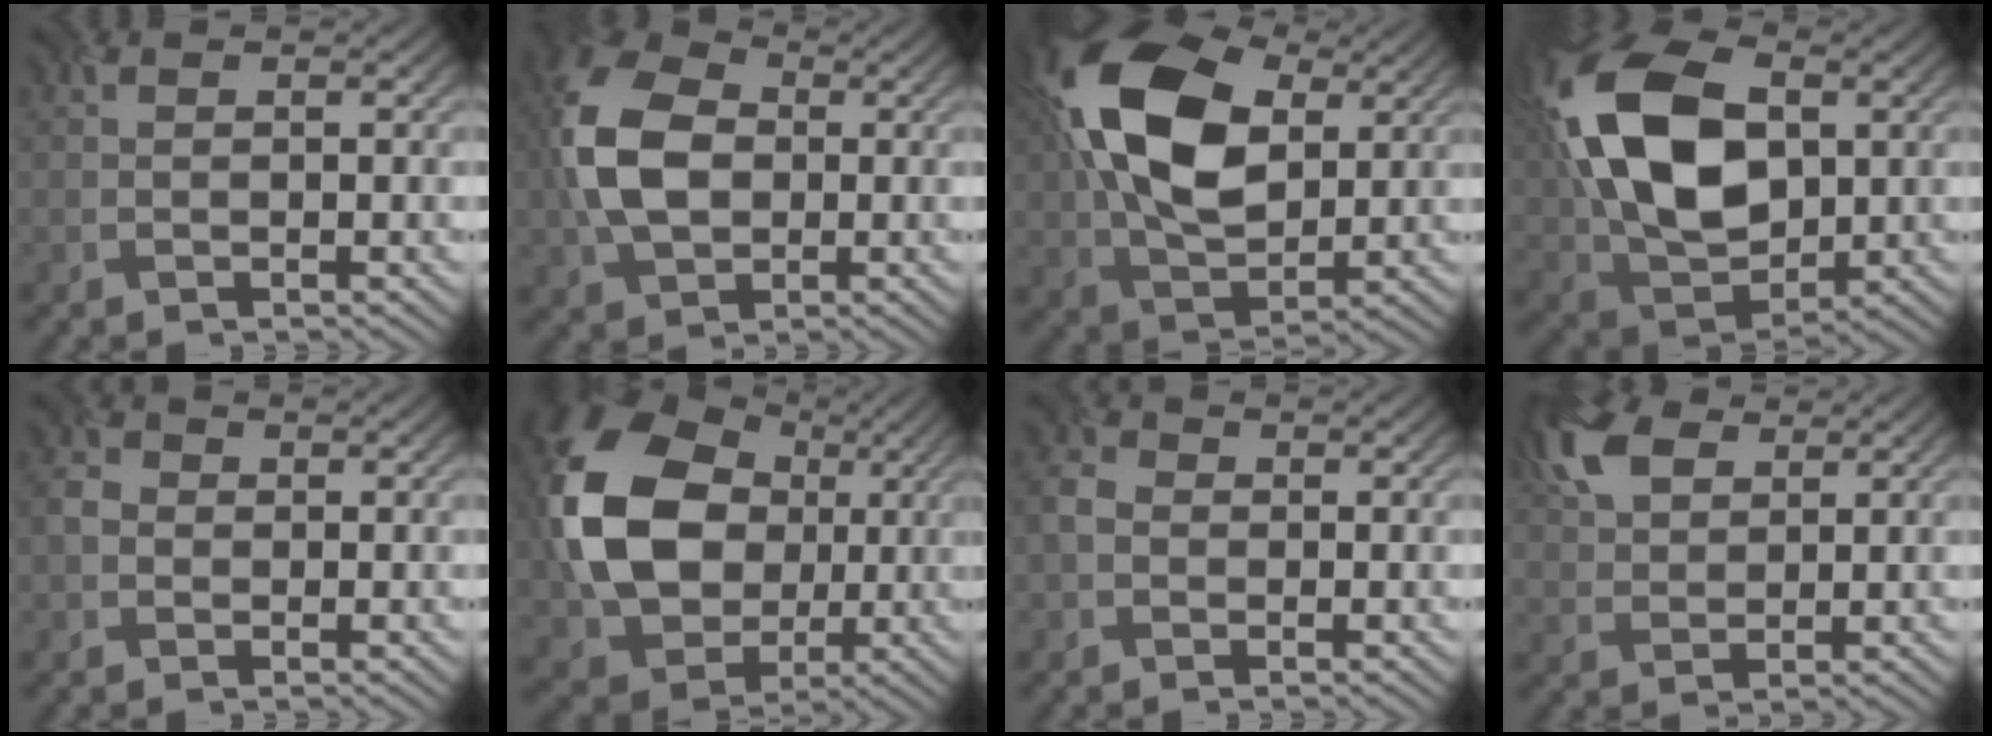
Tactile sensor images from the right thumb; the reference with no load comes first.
{"total": 10.4, "force": [0.0, 7.2, 7.5], "torque": [-0.187, 0.003, -0.010]}
{"total": 15.7, "force": [4.0, 9.7, 11.7], "torque": [-0.259, 0.018, 0.076]}
{"total": 16.4, "force": [3.0, 10.6, 12.2], "torque": [-0.273, 0.011, 0.054]}
{"total": 1.7, "force": [-0.5, 1.6, 0.4], "torque": [-0.009, 0.001, -0.018]}
{"total": 14.7, "force": [1.5, 11.8, 8.7], "torque": [-0.191, 0.001, 0.025]}
{"total": 2.1, "force": [-0.7, 1.9, 0.8], "torque": [-0.023, 0.002, -0.025]}
{"total": 7.1, "force": [3.9, 4.0, 4.4], "torque": [-0.122, 0.020, 0.073]}